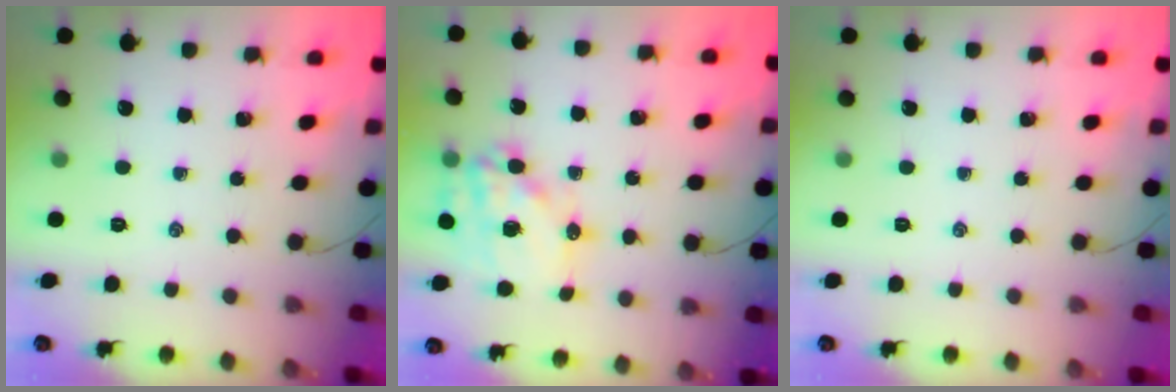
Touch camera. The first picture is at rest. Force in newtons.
{"total": 16.8, "press": 16.4, "slide": 3.6}
{"total": 0.0}